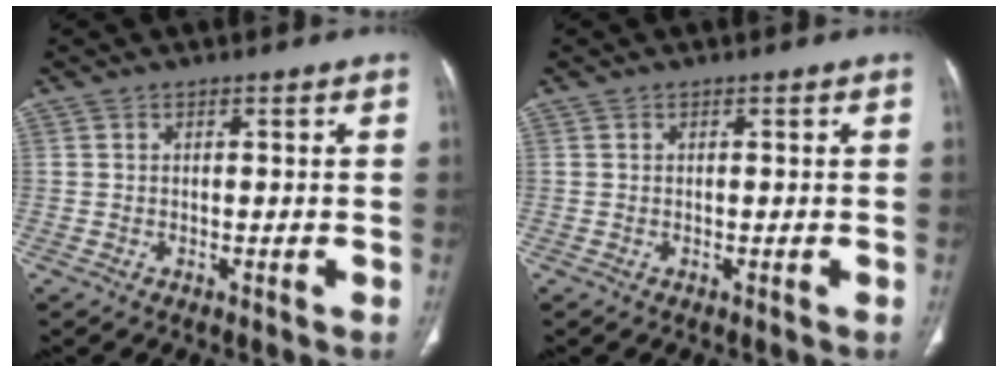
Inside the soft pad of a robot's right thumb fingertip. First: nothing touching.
{"total": 0.0}